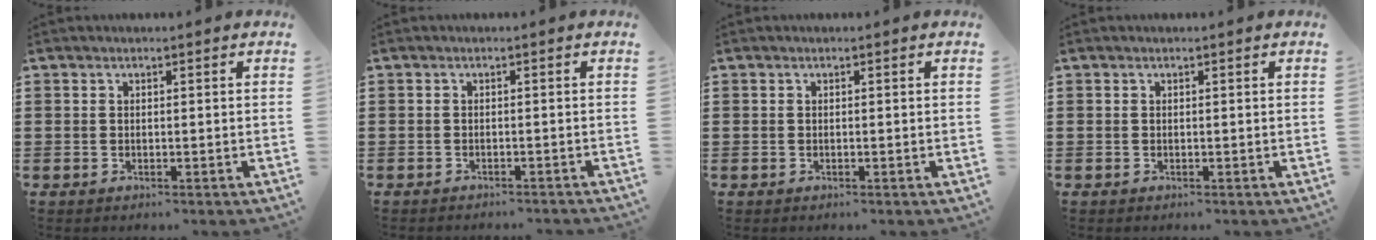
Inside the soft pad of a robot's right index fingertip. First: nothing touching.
{"total": 0.9, "force": [-0.8, -0.1, 0.1], "torque": [-0.005, 0.000, -0.017]}
{"total": 0.0}
{"total": 0.0}